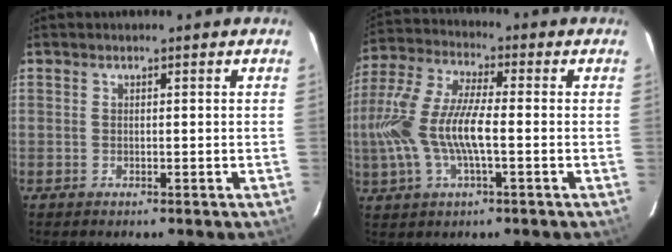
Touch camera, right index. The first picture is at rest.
{"total": 14.7, "force": [-2.3, 4.6, 13.8], "torque": [-0.291, 0.001, -0.047]}